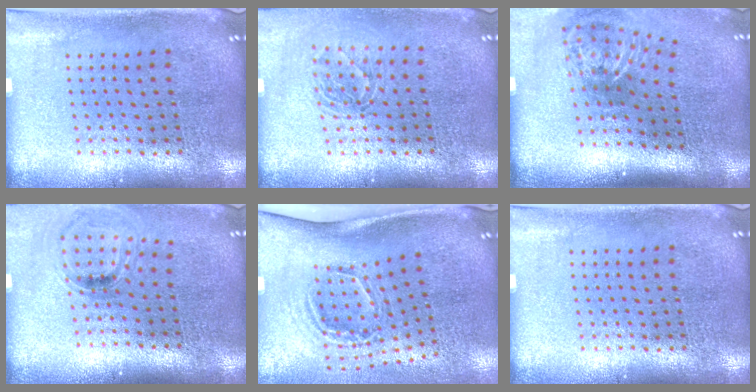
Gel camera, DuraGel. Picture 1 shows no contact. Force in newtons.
{"total": 1.3, "press": 1.1, "slide": 0.7}
{"total": 2.1, "press": 1.3, "slide": 1.7}
{"total": 0.9, "press": 0.8, "slide": 0.3}
{"total": 2.0, "press": 1.3, "slide": 1.6}
{"total": 0.0}